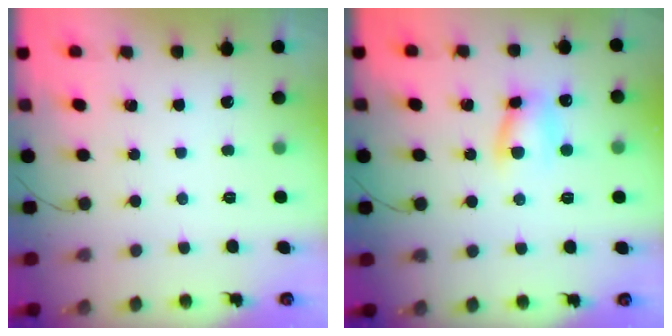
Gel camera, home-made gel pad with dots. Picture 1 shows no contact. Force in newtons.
{"total": 7.4, "press": 7.4, "slide": 0.2}